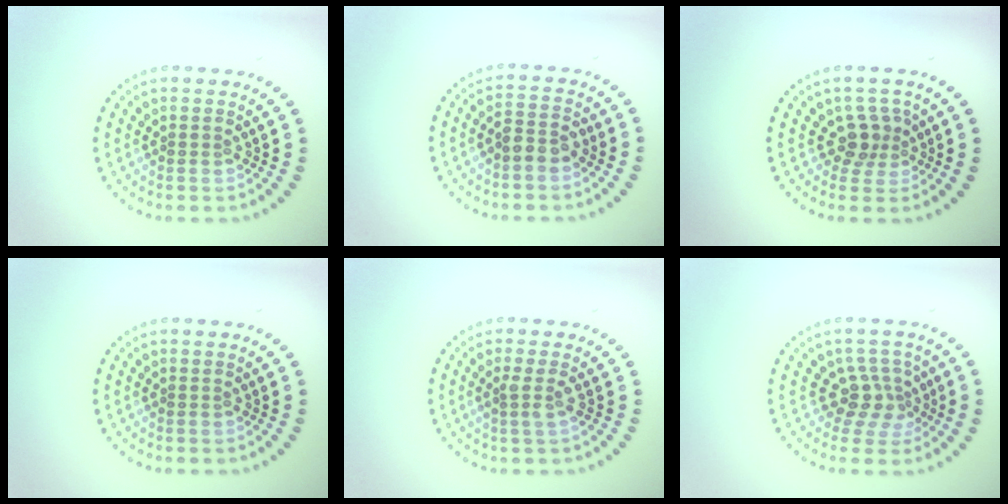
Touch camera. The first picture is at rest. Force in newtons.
{"total": 2.2, "press": 2.1, "slide": 0.7}
{"total": 2.4, "press": 1.8, "slide": 1.6}
{"total": 0.0}
{"total": 1.2, "press": 1.0, "slide": 0.6}
{"total": 2.8, "press": 2.2, "slide": 1.7}